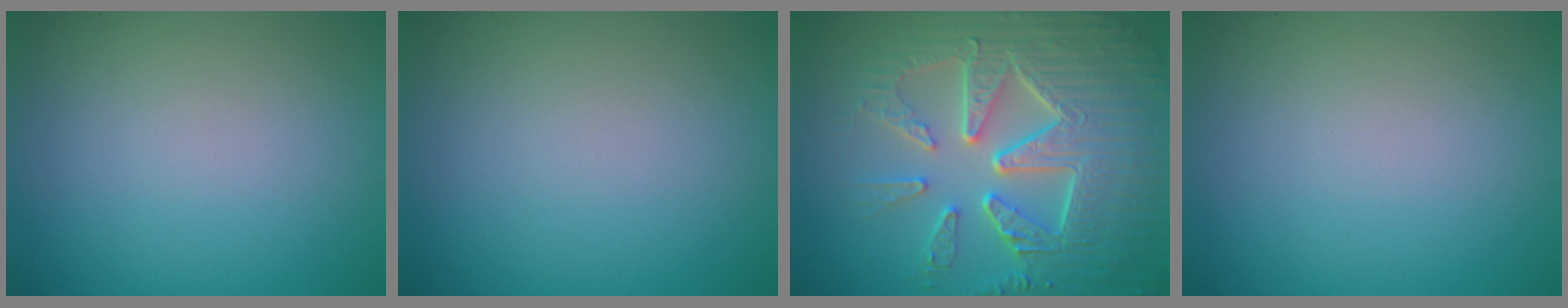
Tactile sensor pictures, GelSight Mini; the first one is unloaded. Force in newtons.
{"total": 0.0}
{"total": 10.1, "press": 6.8, "slide": 7.5}
{"total": 0.0}